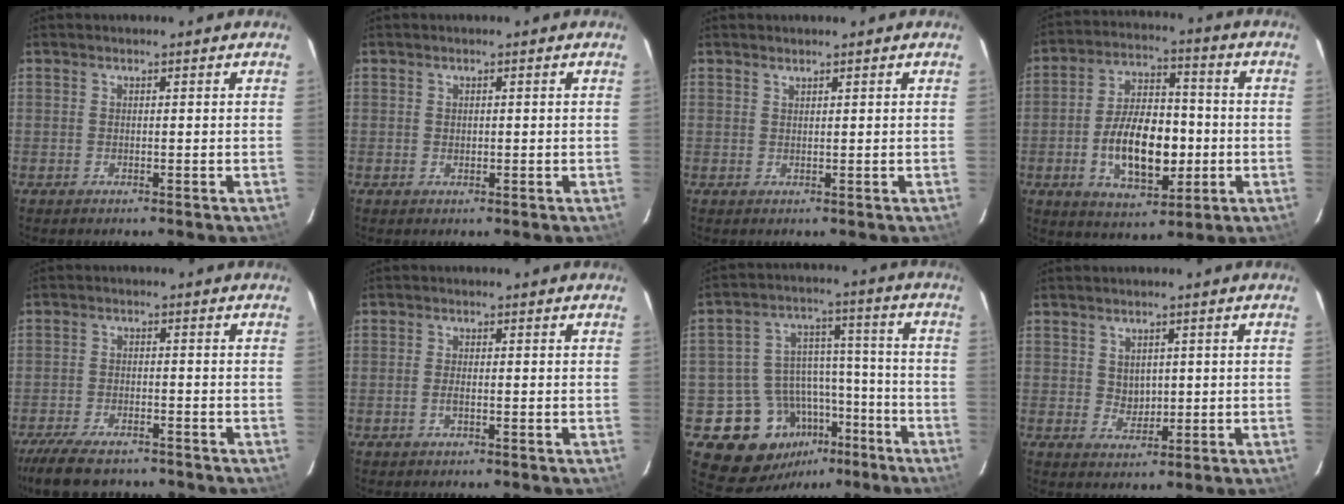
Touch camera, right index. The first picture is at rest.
{"total": 0.6, "force": [0.2, 0.5, 0.1], "torque": [0.001, 0.003, 0.005]}
{"total": 0.6, "force": [0.6, 0.1, 0.1], "torque": [-0.001, 0.001, 0.012]}
{"total": 14.8, "force": [-3.0, 7.7, 12.3], "torque": [-0.231, 0.014, -0.038]}
{"total": 11.1, "force": [-9.1, 3.6, 5.2], "torque": [-0.126, -0.024, -0.154]}
{"total": 1.2, "force": [-0.5, 0.4, 1.1], "torque": [-0.023, 0.002, -0.009]}
{"total": 15.4, "force": [-8.7, 11.7, 4.8], "torque": [-0.103, 0.053, -0.109]}
{"total": 2.9, "force": [0.9, 2.5, 1.2], "torque": [-0.015, 0.004, 0.024]}